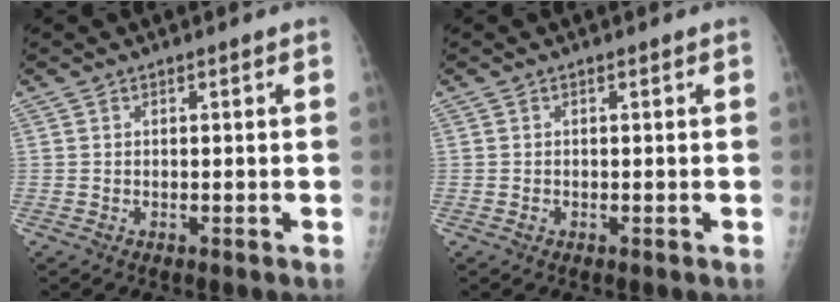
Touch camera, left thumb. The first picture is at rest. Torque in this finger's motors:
{"motor_torque": [-0.49, 0.04, -0.25, -0.18, 0.06]}